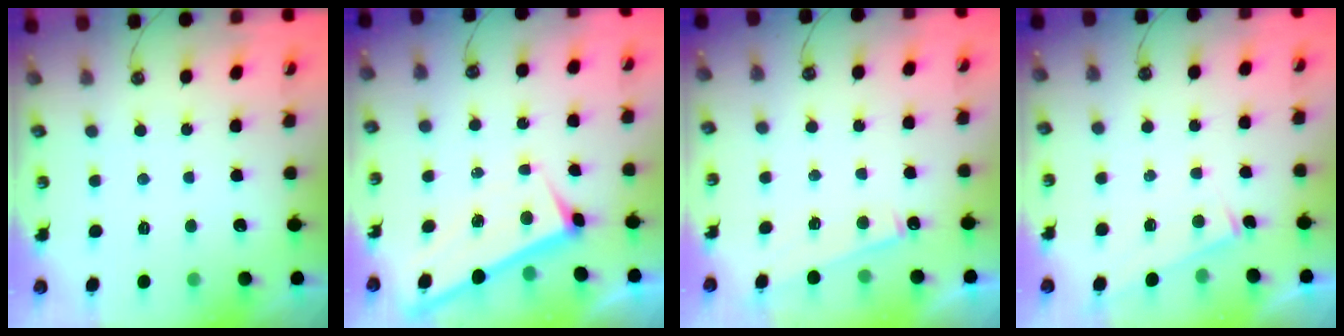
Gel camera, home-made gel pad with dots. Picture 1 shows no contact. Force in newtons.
{"total": 1.2, "press": 1.2, "slide": 0.2}
{"total": 6.8, "press": 6.8, "slide": 0.4}
{"total": 2.9, "press": 2.9, "slide": 0.3}